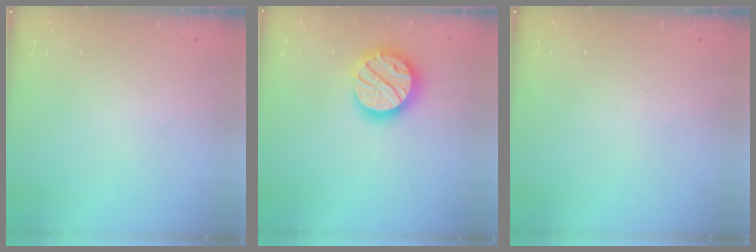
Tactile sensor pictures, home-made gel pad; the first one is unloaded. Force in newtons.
{"total": 17.7, "press": 17.6, "slide": 1.4}
{"total": 0.0}